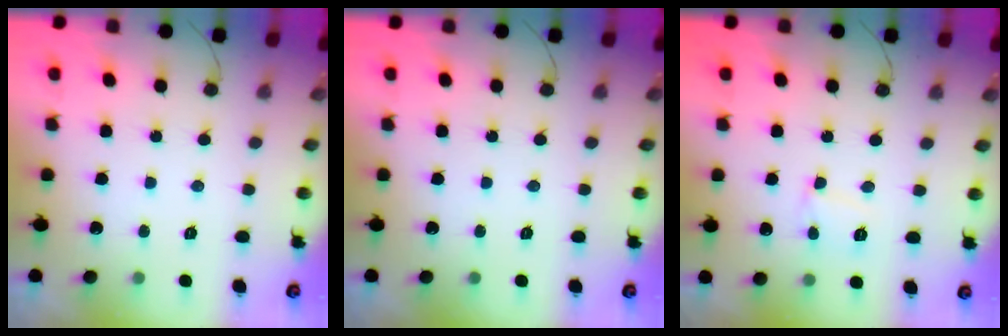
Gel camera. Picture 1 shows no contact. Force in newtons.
{"total": 0.0}
{"total": 5.5, "press": 5.5, "slide": 0.4}